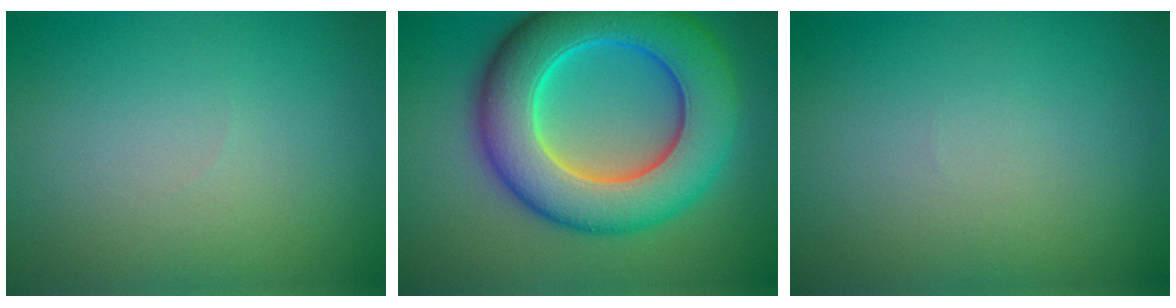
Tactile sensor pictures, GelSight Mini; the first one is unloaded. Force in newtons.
{"total": 11.9, "press": 11.9, "slide": 0.0}
{"total": 0.0}